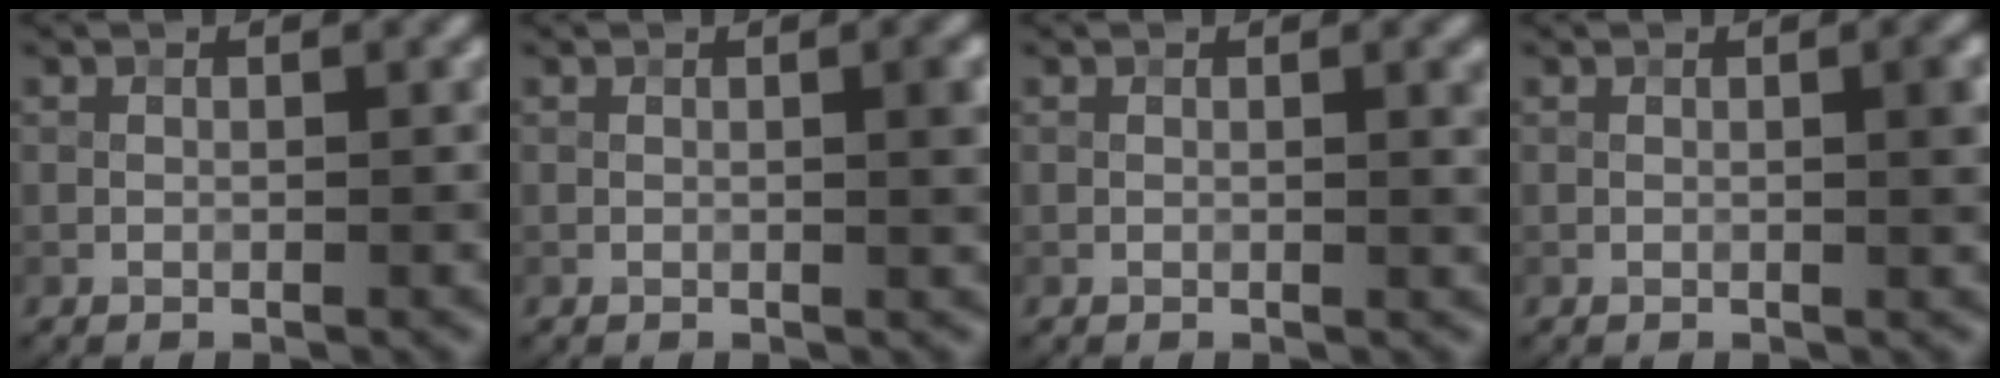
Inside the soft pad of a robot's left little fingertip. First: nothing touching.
{"total": 1.8, "force": [0.2, 0.3, 1.7], "torque": [-0.021, 0.003, 0.001]}
{"total": 1.2, "force": [0.3, 0.3, 1.2], "torque": [-0.012, 0.001, 0.002]}
{"total": 1.8, "force": [0.2, 0.4, 1.8], "torque": [-0.022, 0.003, 0.002]}